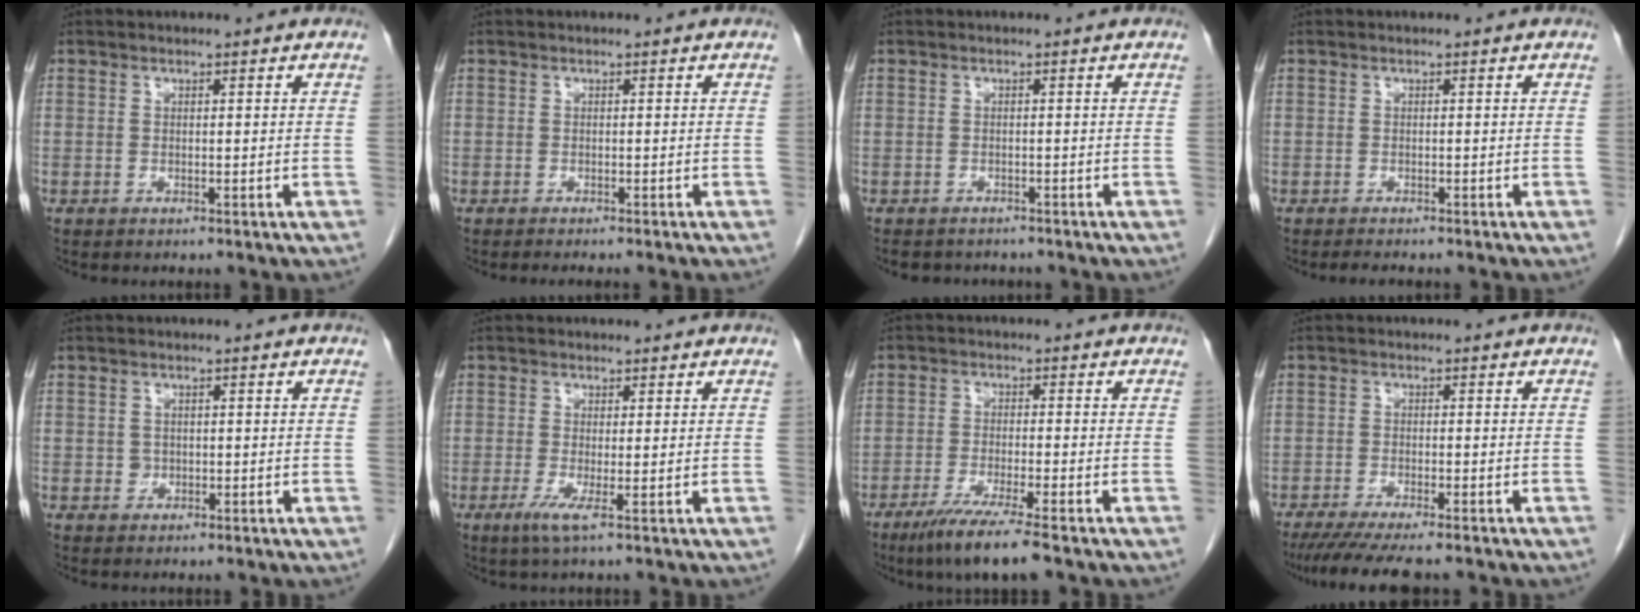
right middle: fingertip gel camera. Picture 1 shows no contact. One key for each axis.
{"total": 3.0, "fx": -2.6, "fy": -0.2, "fz": 1.4, "tx": -0.013, "ty": 0.000, "tz": -0.033}
{"total": 4.6, "fx": -4.1, "fy": 1.8, "fz": 0.9, "tx": -0.010, "ty": -0.001, "tz": -0.052}
{"total": 2.3, "fx": -2.0, "fy": 0.4, "fz": 1.1, "tx": -0.016, "ty": -0.005, "tz": -0.022}
{"total": 1.0, "fx": -0.1, "fy": 1.0, "fz": 0.3, "tx": -0.004, "ty": 0.003, "tz": 0.001}
{"total": 2.4, "fx": -0.8, "fy": -0.3, "fz": 2.2, "tx": -0.048, "ty": -0.008, "tz": -0.013}
{"total": 7.8, "fx": -5.5, "fy": -0.6, "fz": 5.5, "tx": -0.098, "ty": -0.025, "tz": -0.097}
{"total": 9.2, "fx": -7.7, "fy": 0.6, "fz": 5.1, "tx": -0.072, "ty": -0.022, "tz": -0.120}